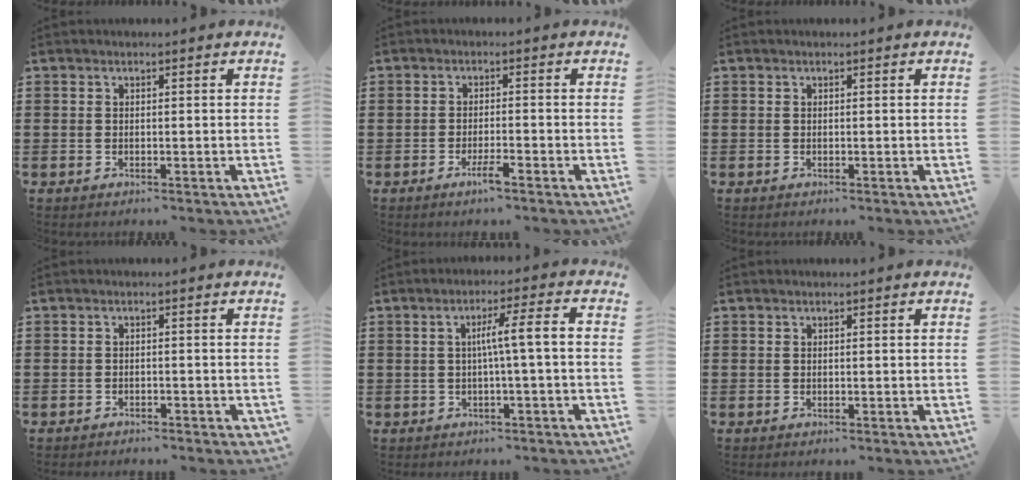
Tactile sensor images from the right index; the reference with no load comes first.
{"total": 2.7, "force": [-1.8, 0.4, 2.1], "torque": [-0.042, -0.001, -0.033]}
{"total": 0.0}
{"total": 0.9, "force": [-0.9, 0.3, 0.0], "torque": [-0.005, 0.002, -0.020]}
{"total": 5.0, "force": [-0.4, -0.1, 5.0], "torque": [-0.092, 0.000, -0.014]}
{"total": 0.0}